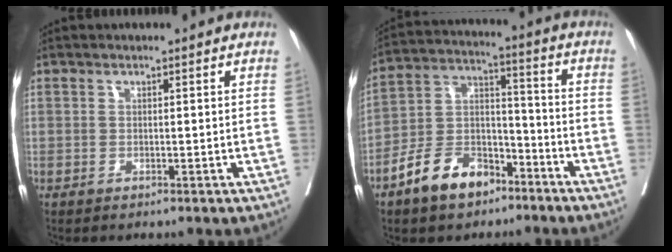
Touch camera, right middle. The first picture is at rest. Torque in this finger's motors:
{"motor_torque": [1.15, -0.99, 0.51, 0.15]}